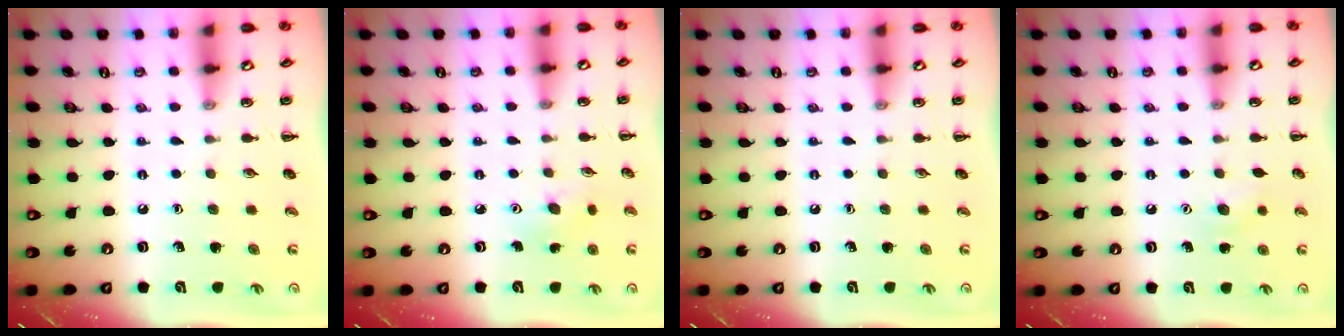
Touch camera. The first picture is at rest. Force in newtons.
{"total": 4.4, "press": 4.2, "slide": 1.2}
{"total": 0.0}
{"total": 6.3, "press": 6.0, "slide": 1.9}